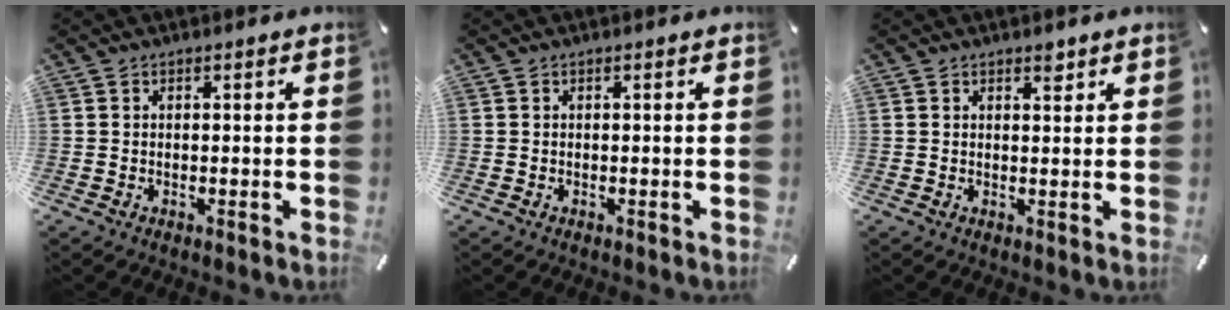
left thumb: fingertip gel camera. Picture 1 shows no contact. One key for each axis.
{"total": 0.0}
{"total": 2.1, "fx": 1.5, "fy": 1.1, "fz": 1.0, "tx": -0.004, "ty": -0.007, "tz": 0.024}